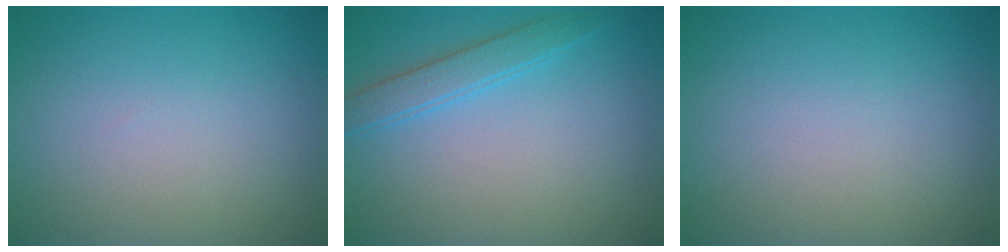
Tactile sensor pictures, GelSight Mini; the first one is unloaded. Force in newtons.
{"total": 2.2, "press": 2.2, "slide": 0.1}
{"total": 0.0}